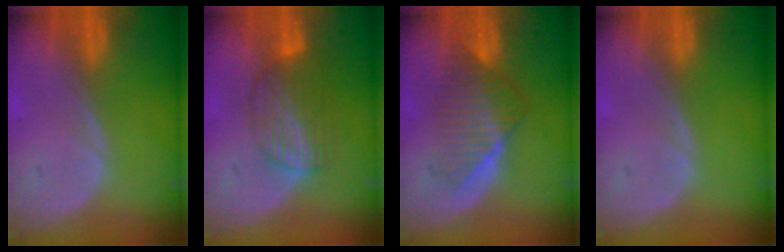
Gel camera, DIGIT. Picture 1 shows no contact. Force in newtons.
{"total": 6.7, "press": 6.1, "slide": 2.8}
{"total": 6.7, "press": 6.4, "slide": 2.1}
{"total": 0.0}